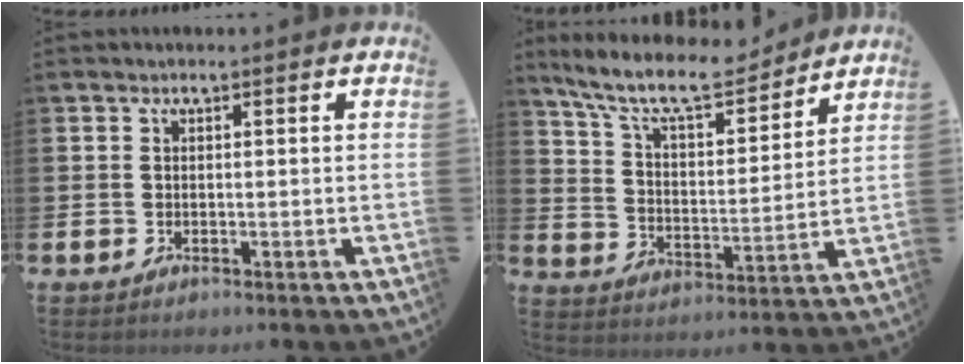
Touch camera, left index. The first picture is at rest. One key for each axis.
{"total": 10.6, "fx": 9.4, "fy": 2.5, "fz": 4.1, "tx": -0.110, "ty": -0.059, "tz": 0.163}